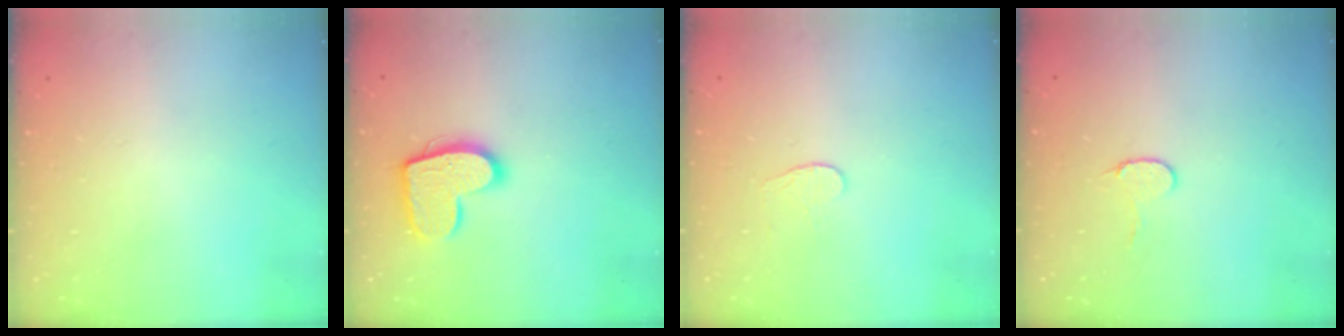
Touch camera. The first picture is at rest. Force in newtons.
{"total": 14.5, "press": 14.5, "slide": 0.8}
{"total": 3.2, "press": 3.2, "slide": 0.3}
{"total": 5.9, "press": 5.9, "slide": 0.5}